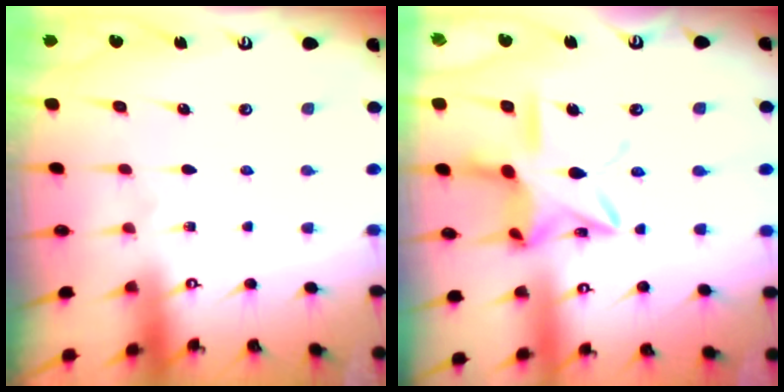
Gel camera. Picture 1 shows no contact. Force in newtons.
{"total": 15.2, "press": 15.2, "slide": 1.2}